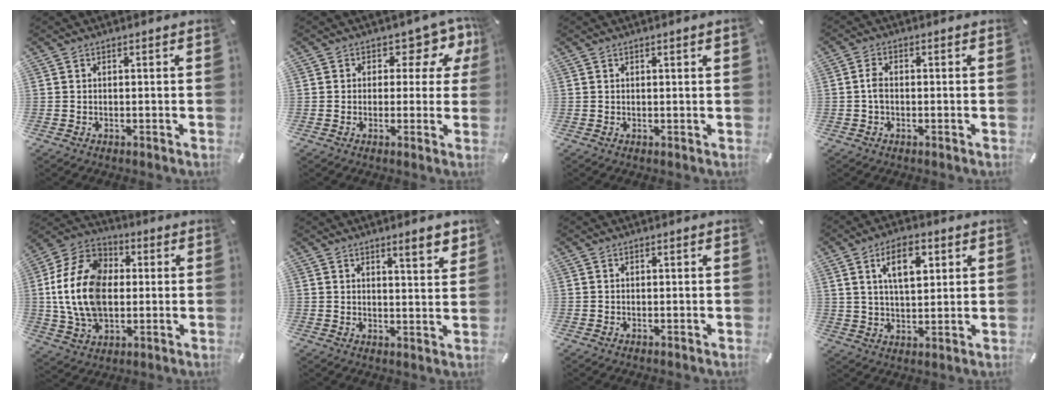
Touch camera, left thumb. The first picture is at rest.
{"total": 8.4, "force": [3.0, 5.7, 5.5], "torque": [-0.066, -0.016, 0.048]}
{"total": 0.7, "force": [0.4, 0.0, 0.6], "torque": [-0.010, -0.001, 0.006]}
{"total": 2.7, "force": [-0.3, 1.6, 2.1], "torque": [-0.040, 0.005, -0.005]}
{"total": 17.5, "force": [0.1, 13.2, 11.5], "torque": [-0.271, 0.013, -0.003]}
{"total": 5.4, "force": [4.0, 1.4, 3.2], "torque": [-0.041, -0.026, 0.064]}
{"total": 0.0}
{"total": 9.3, "force": [4.2, 4.8, 6.7], "torque": [-0.112, -0.001, 0.070]}